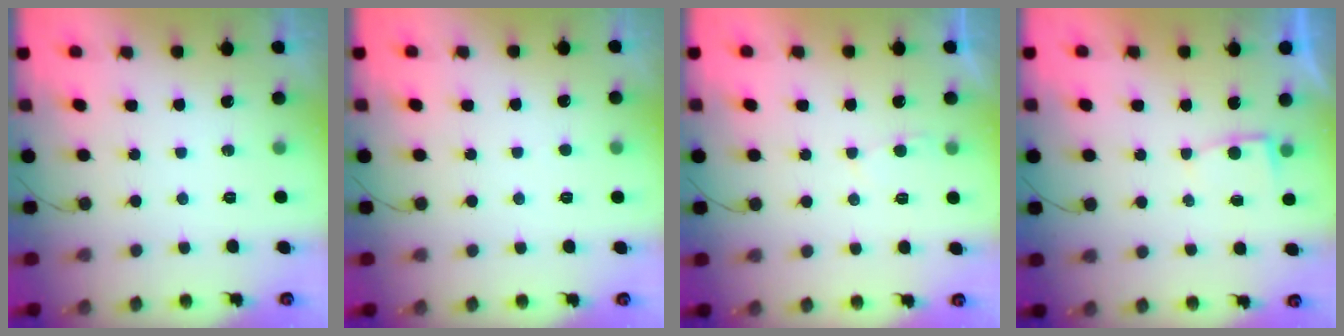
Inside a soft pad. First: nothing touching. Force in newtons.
{"total": 2.5, "press": 2.4, "slide": 0.3}
{"total": 1.8, "press": 1.8, "slide": 0.3}
{"total": 2.8, "press": 2.8, "slide": 0.3}